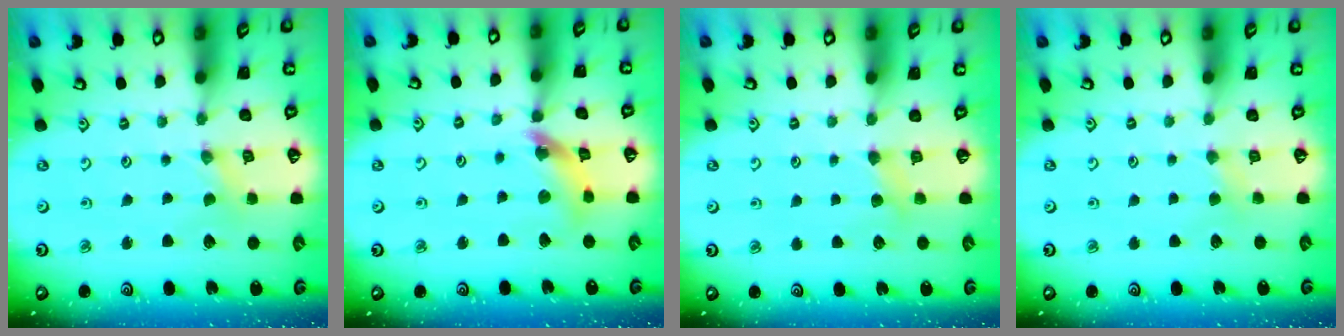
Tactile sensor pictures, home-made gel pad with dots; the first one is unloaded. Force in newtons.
{"total": 11.3, "press": 11.2, "slide": 1.2}
{"total": 4.9, "press": 4.9, "slide": 0.5}
{"total": 3.2, "press": 3.1, "slide": 0.5}